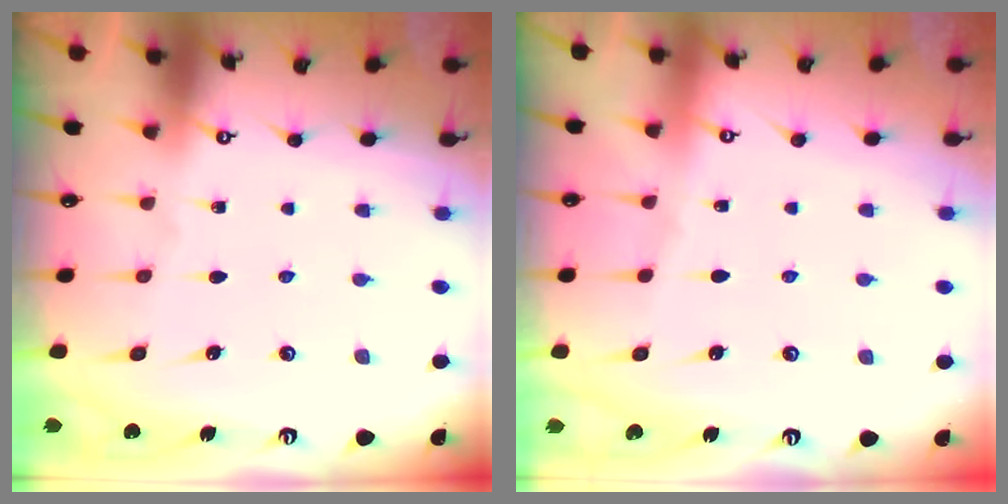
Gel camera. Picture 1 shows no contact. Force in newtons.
{"total": 2.4, "press": 2.4, "slide": 0.4}